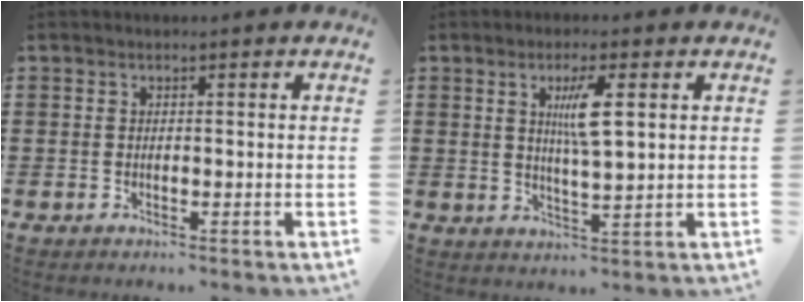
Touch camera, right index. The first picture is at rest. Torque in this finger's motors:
{"motor_torque": [0.24, -0.01, 0.33, 0.14]}